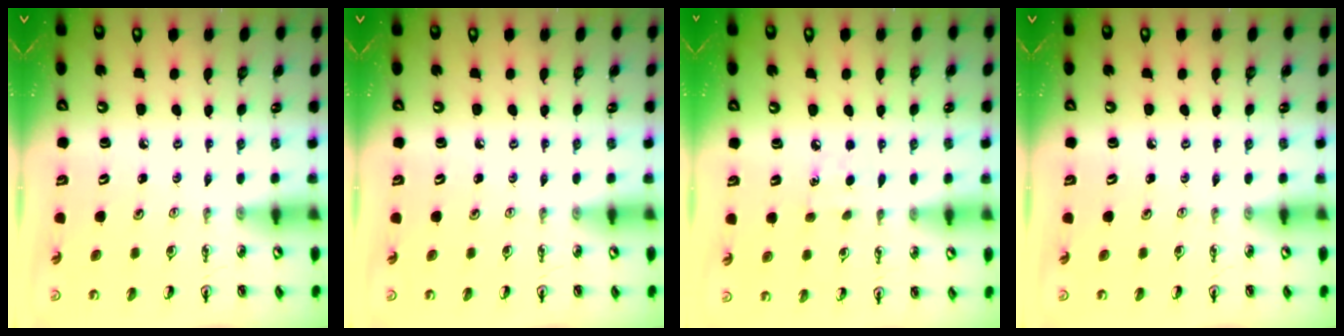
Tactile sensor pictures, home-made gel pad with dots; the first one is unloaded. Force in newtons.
{"total": 0.0}
{"total": 6.2, "press": 6.1, "slide": 0.7}
{"total": 0.0}